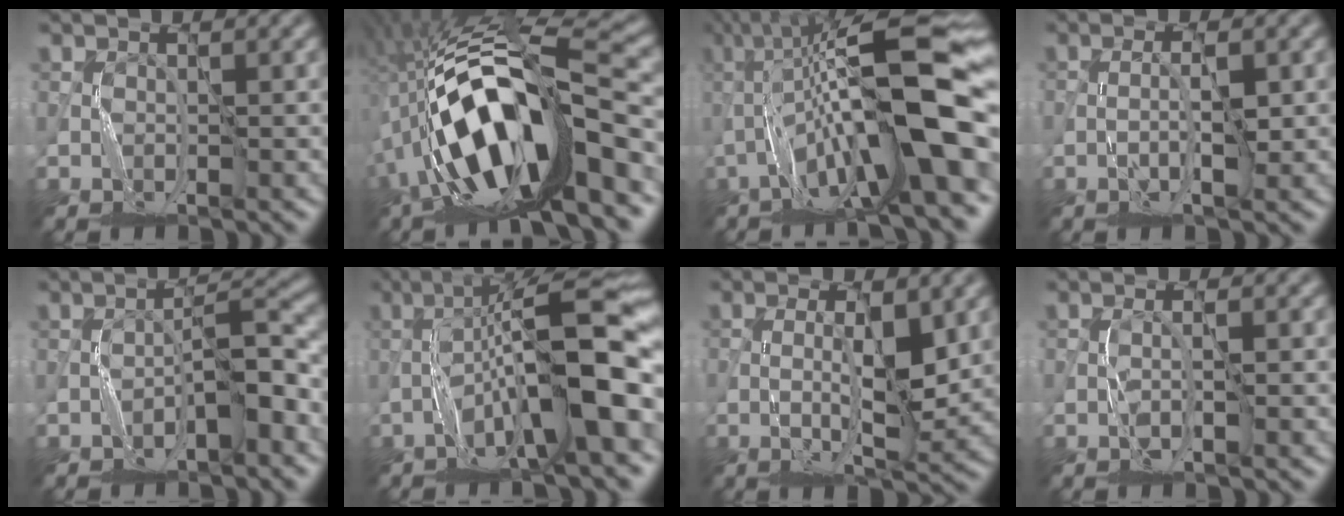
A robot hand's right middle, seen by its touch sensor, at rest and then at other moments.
{"total": 15.8, "force": [-4.6, 5.5, 14.0], "torque": [-0.262, 0.018, -0.080]}
{"total": 14.8, "force": [-2.5, 3.6, 14.1], "torque": [-0.247, 0.025, -0.042]}
{"total": 2.3, "force": [-0.3, 0.4, 2.3], "torque": [-0.044, 0.002, -0.007]}
{"total": 4.0, "force": [-2.1, 0.9, 3.3], "torque": [-0.049, 0.017, -0.034]}
{"total": 11.8, "force": [-3.3, 2.2, 11.1], "torque": [-0.181, 0.024, -0.050]}
{"total": 5.4, "force": [0.5, 1.2, 5.3], "torque": [-0.093, -0.002, 0.011]}
{"total": 1.2, "force": [-0.3, 0.0, 1.1], "torque": [-0.021, 0.003, -0.007]}